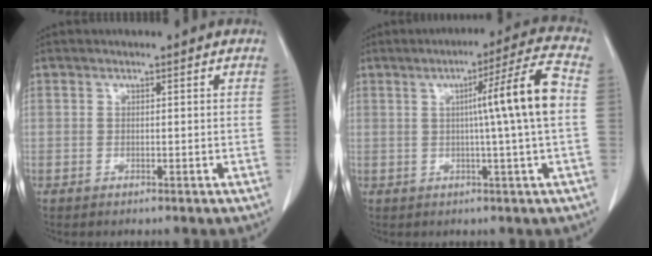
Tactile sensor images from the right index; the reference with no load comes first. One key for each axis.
{"total": 10.2, "fx": 0.8, "fy": -1.9, "fz": 10.0, "tx": -0.146, "ty": 0.007, "tz": 0.012}